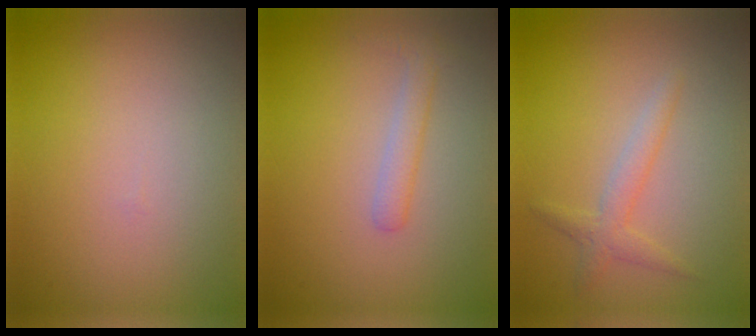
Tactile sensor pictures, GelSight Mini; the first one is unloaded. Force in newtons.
{"total": 1.6, "press": 1.6, "slide": 0.0}
{"total": 1.9, "press": 1.9, "slide": 0.1}